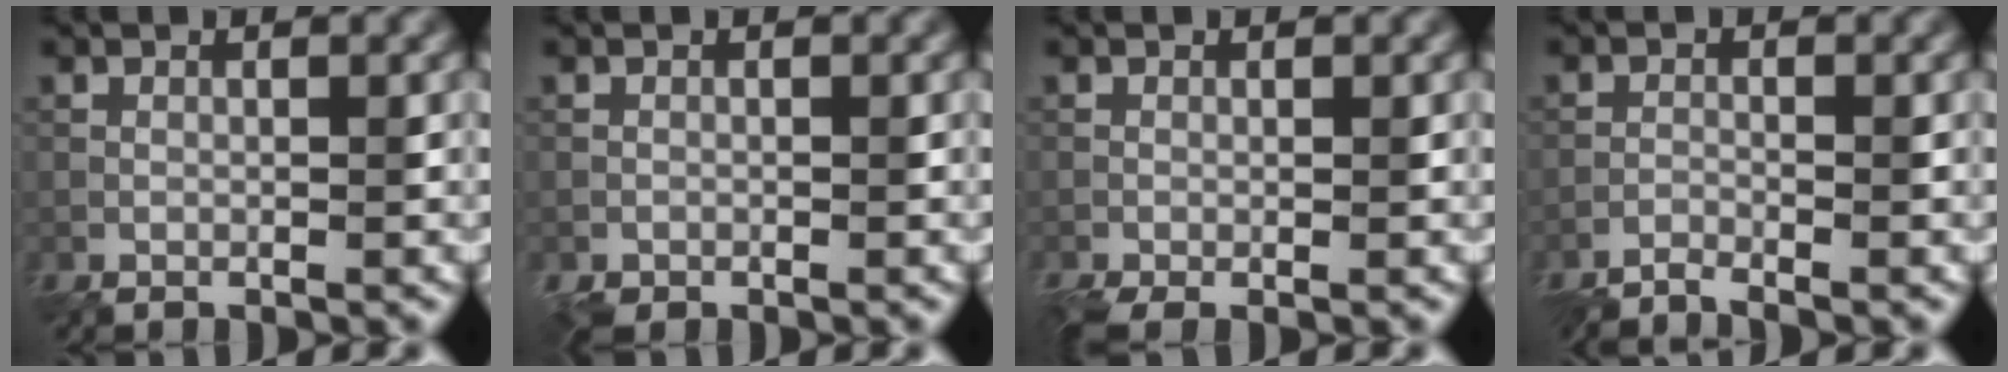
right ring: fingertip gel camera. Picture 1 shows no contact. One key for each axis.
{"total": 1.1, "fx": -0.8, "fy": 0.6, "fz": 0.4, "tx": -0.011, "ty": -0.010, "tz": -0.016}
{"total": 2.0, "fx": -1.0, "fy": 0.6, "fz": 1.6, "tx": -0.034, "ty": -0.010, "tz": -0.019}
{"total": 2.6, "fx": -2.6, "fy": 0.0, "fz": 0.5, "tx": -0.014, "ty": 0.001, "tz": -0.054}